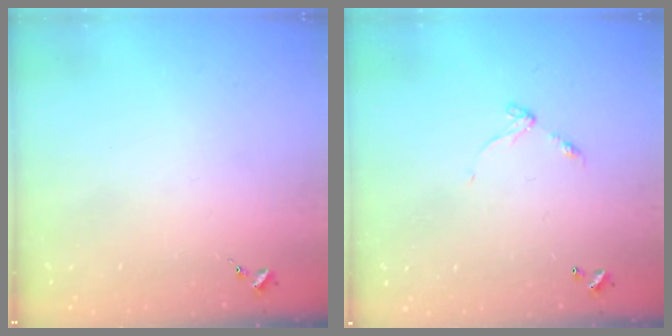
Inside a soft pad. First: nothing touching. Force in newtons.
{"total": 5.6, "press": 5.6, "slide": 0.5}